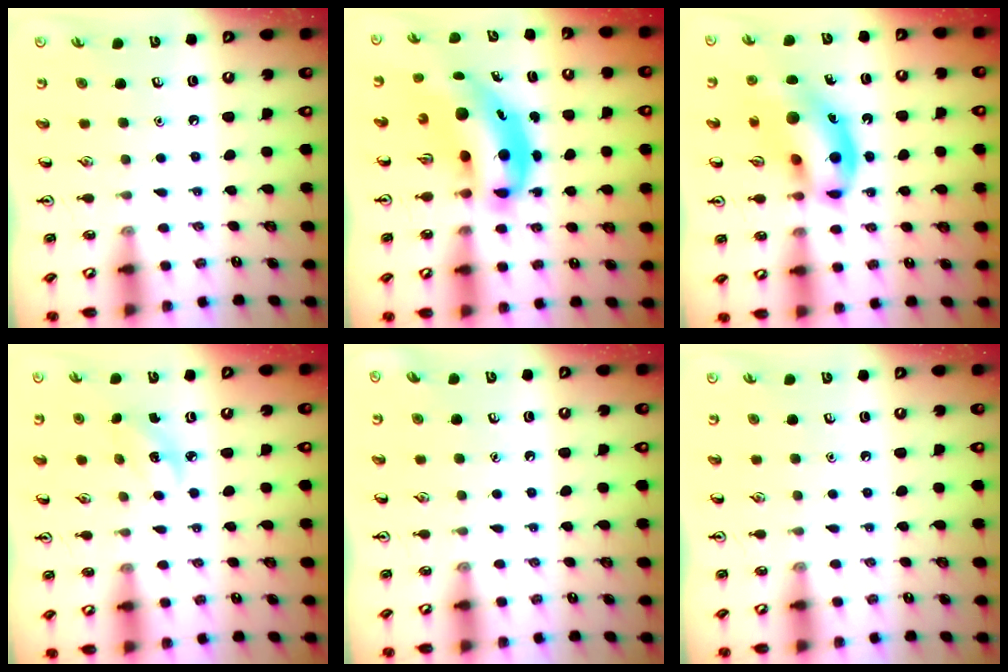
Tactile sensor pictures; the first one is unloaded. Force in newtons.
{"total": 10.1, "press": 9.8, "slide": 2.8}
{"total": 16.6, "press": 16.2, "slide": 3.8}
{"total": 2.7, "press": 2.6, "slide": 0.7}
{"total": 0.0}
{"total": 0.0}